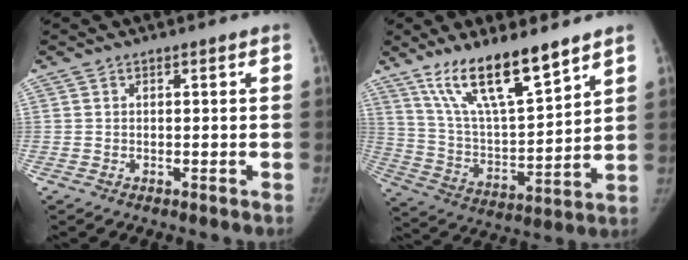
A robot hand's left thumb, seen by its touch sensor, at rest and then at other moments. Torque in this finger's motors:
{"motor_torque": [1.09, 1.19, 1.06, -1.71, 0.38]}